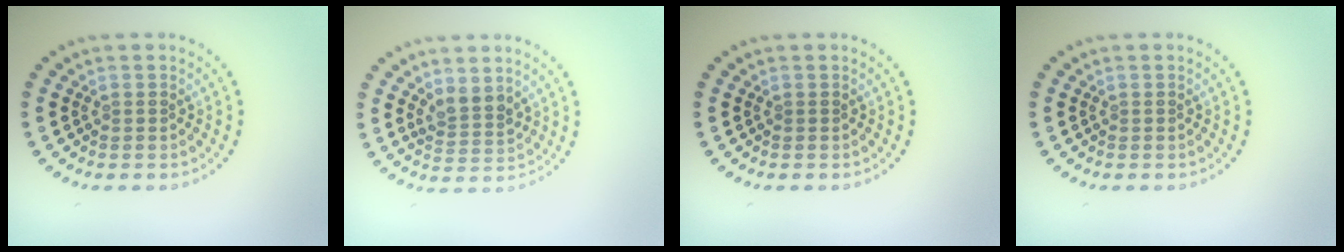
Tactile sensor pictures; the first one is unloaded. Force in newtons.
{"total": 2.2, "press": 1.8, "slide": 1.2}
{"total": 0.0}
{"total": 0.0}